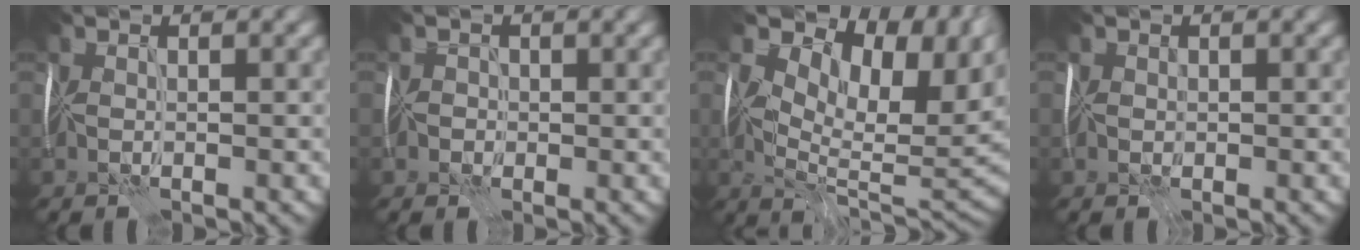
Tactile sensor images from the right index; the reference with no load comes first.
{"total": 1.3, "force": [-1.0, 0.7, -0.3], "torque": [0.025, 0.008, -0.023]}
{"total": 13.2, "force": [4.4, 7.0, 10.3], "torque": [-0.155, -0.003, 0.080]}
{"total": 1.5, "force": [0.2, 1.4, 0.6], "torque": [-0.001, 0.011, -0.004]}